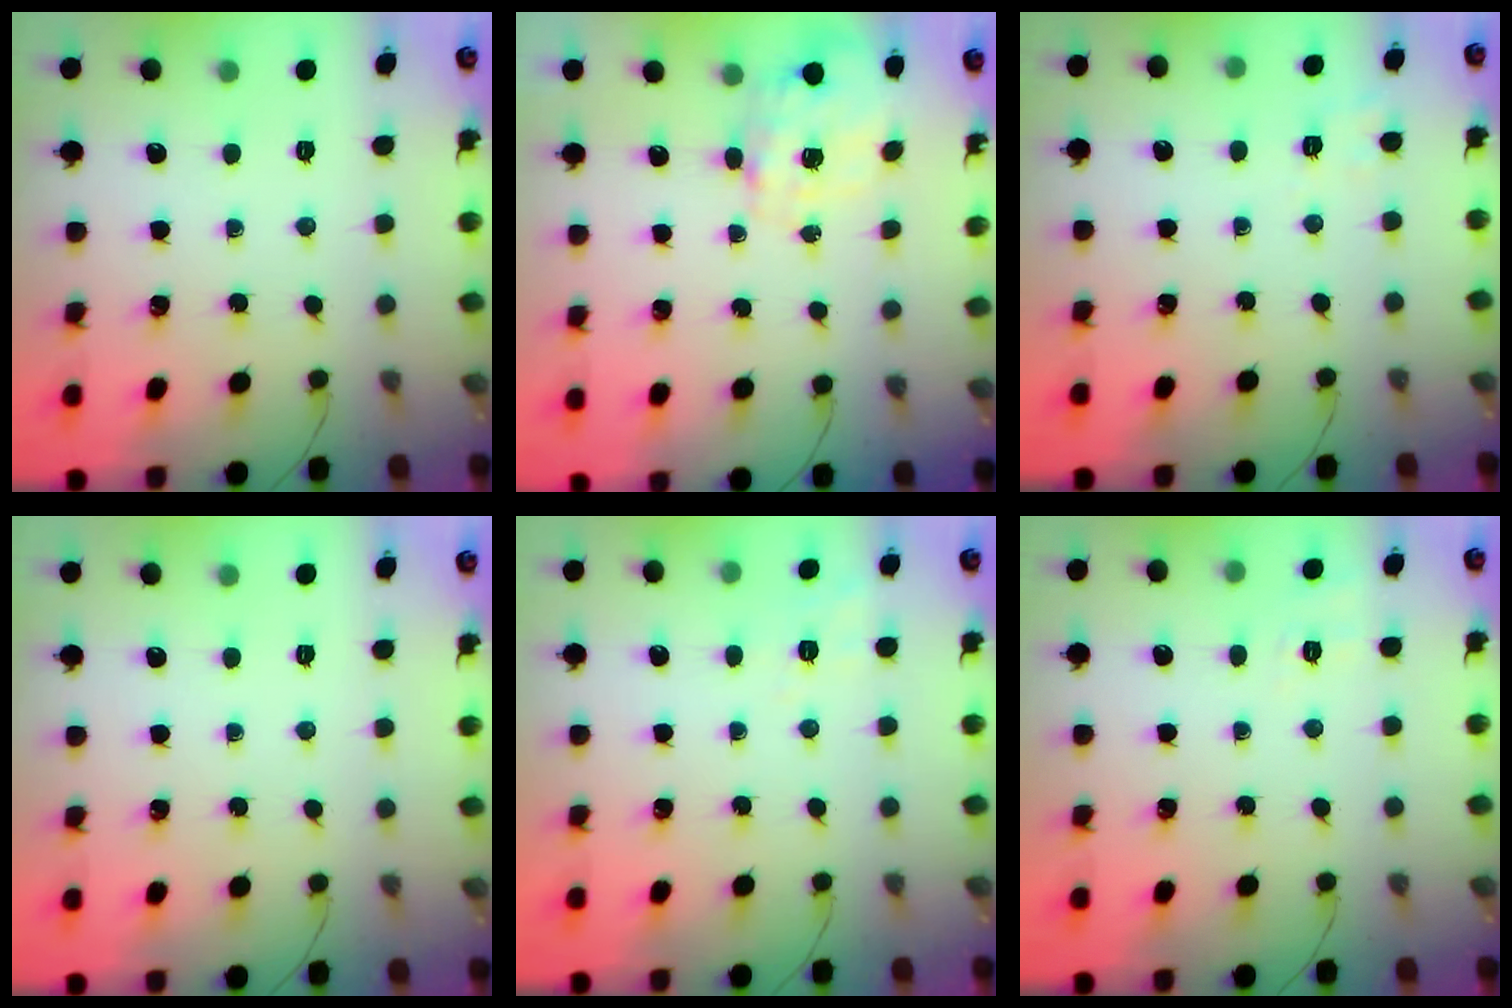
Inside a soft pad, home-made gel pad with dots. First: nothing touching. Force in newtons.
{"total": 3.9, "press": 3.8, "slide": 0.9}
{"total": 3.0, "press": 2.3, "slide": 1.9}
{"total": 0.0}
{"total": 2.8, "press": 2.1, "slide": 1.9}
{"total": 1.9, "press": 0.6, "slide": 1.8}